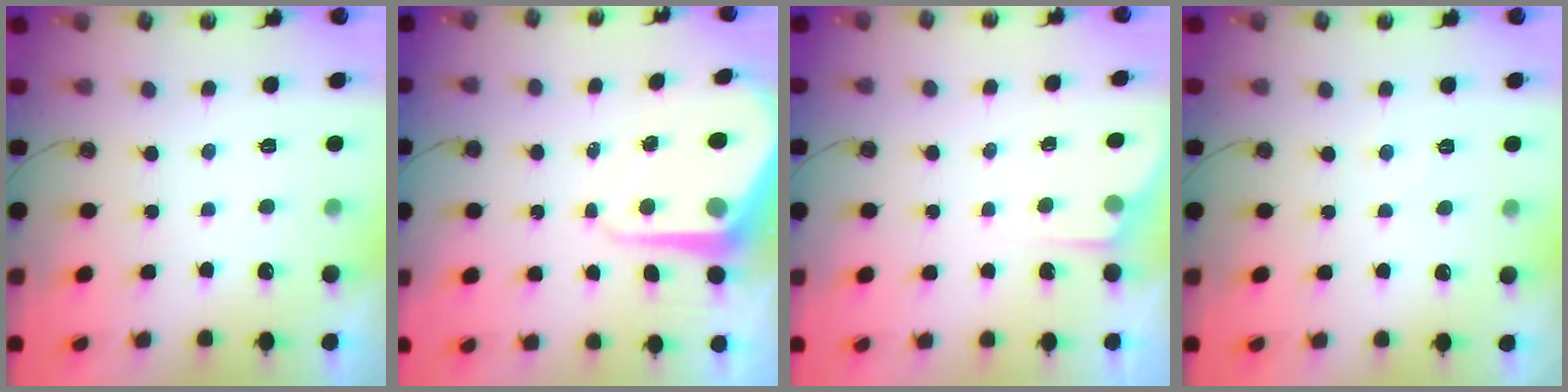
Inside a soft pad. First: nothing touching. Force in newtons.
{"total": 8.4, "press": 8.4, "slide": 0.7}
{"total": 3.4, "press": 3.3, "slide": 0.5}
{"total": 3.4, "press": 3.4, "slide": 0.5}